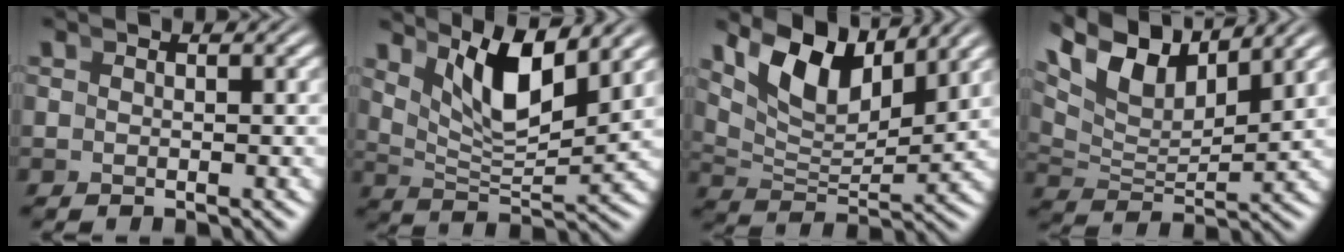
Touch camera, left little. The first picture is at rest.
{"total": 6.0, "force": [3.5, 1.6, 4.6], "torque": [-0.072, 0.002, 0.061]}
{"total": 8.1, "force": [4.3, 3.8, 5.7], "torque": [-0.098, 0.001, 0.078]}
{"total": 9.1, "force": [4.8, 4.8, 6.1], "torque": [-0.124, 0.004, 0.084]}